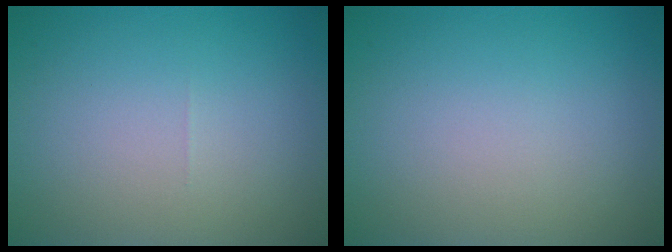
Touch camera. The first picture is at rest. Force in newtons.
{"total": 0.0}